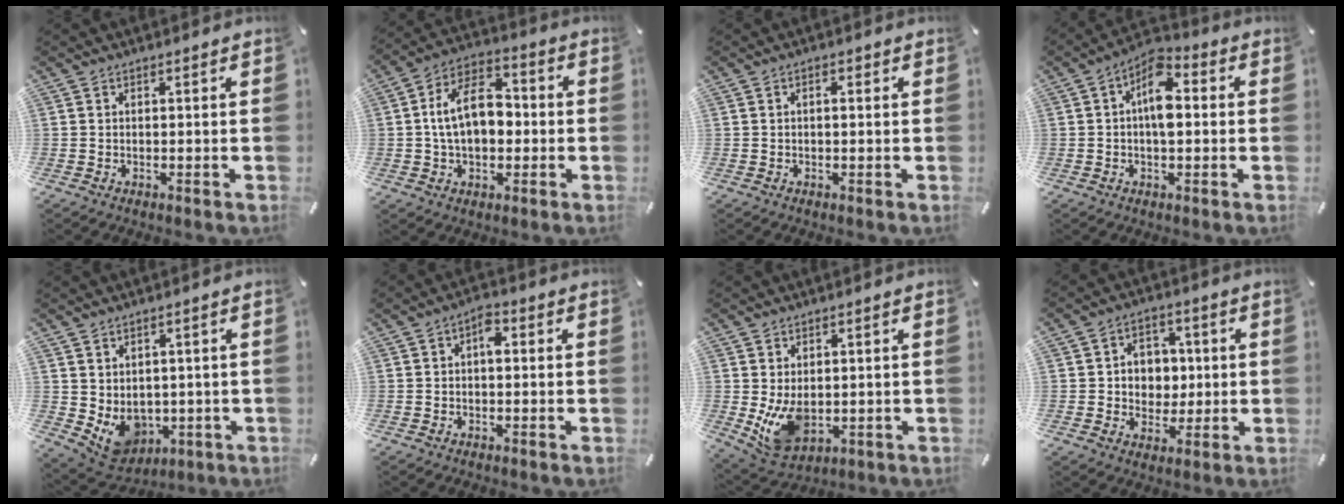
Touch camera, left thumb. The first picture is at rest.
{"total": 13.3, "force": [0.1, 8.8, 10.0], "torque": [-0.190, 0.014, 0.002]}
{"total": 1.3, "force": [0.1, 0.7, 1.1], "torque": [-0.014, 0.002, -0.002]}
{"total": 8.5, "force": [0.4, 4.6, 7.2], "torque": [-0.105, 0.005, 0.008]}
{"total": 7.2, "force": [0.3, 6.6, 3.0], "torque": [-0.064, -0.027, 0.010]}
{"total": 3.3, "force": [0.2, 1.8, 2.8], "torque": [-0.051, 0.010, -0.001]}
{"total": 8.1, "force": [0.3, 6.1, 5.3], "torque": [-0.100, -0.011, 0.010]}
{"total": 7.3, "force": [0.2, 6.7, 2.8], "torque": [-0.038, 0.007, 0.001]}